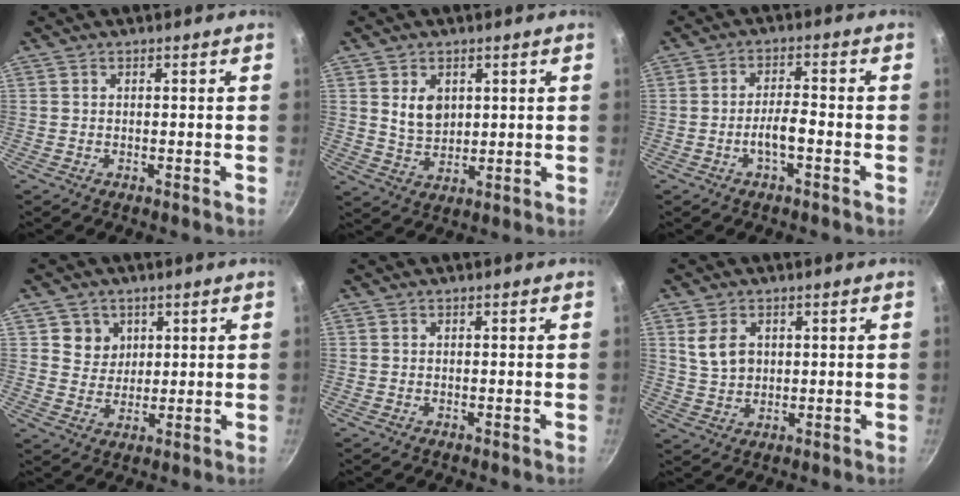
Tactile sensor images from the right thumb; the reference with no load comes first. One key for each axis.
{"total": 5.8, "fx": 1.8, "fy": 4.2, "fz": 3.6, "tx": -0.047, "ty": -0.016, "tz": 0.040}
{"total": 4.3, "fx": -1.8, "fy": 1.2, "fz": 3.7, "tx": -0.066, "ty": 0.024, "tz": -0.035}
{"total": 5.5, "fx": 2.0, "fy": 4.9, "fz": 1.3, "tx": 0.009, "ty": -0.006, "tz": 0.038}
{"total": 0.0}
{"total": 5.7, "fx": 1.7, "fy": 4.1, "fz": 3.6, "tx": -0.055, "ty": -0.006, "tz": 0.037}